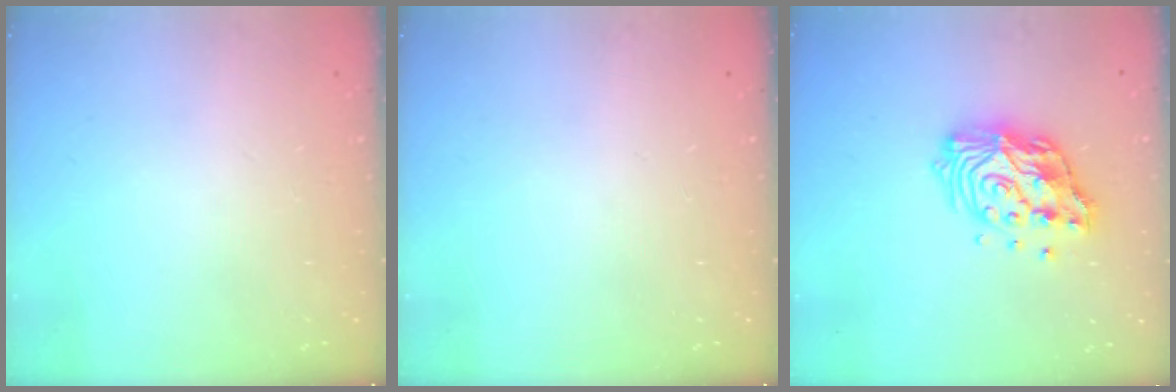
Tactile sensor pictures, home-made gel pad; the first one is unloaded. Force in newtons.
{"total": 0.0}
{"total": 14.9, "press": 14.8, "slide": 1.5}